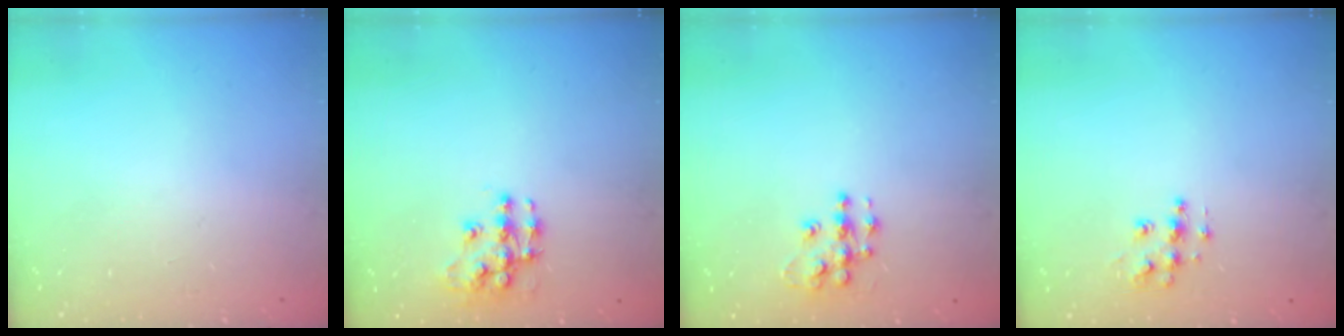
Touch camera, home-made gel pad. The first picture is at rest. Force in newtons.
{"total": 10.9, "press": 10.9, "slide": 0.8}
{"total": 9.4, "press": 9.4, "slide": 0.5}
{"total": 8.6, "press": 8.6, "slide": 0.3}